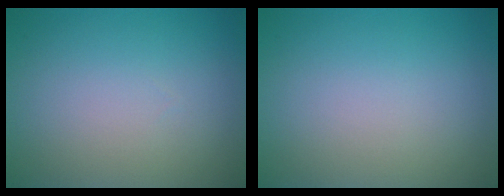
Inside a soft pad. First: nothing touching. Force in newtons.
{"total": 0.0}